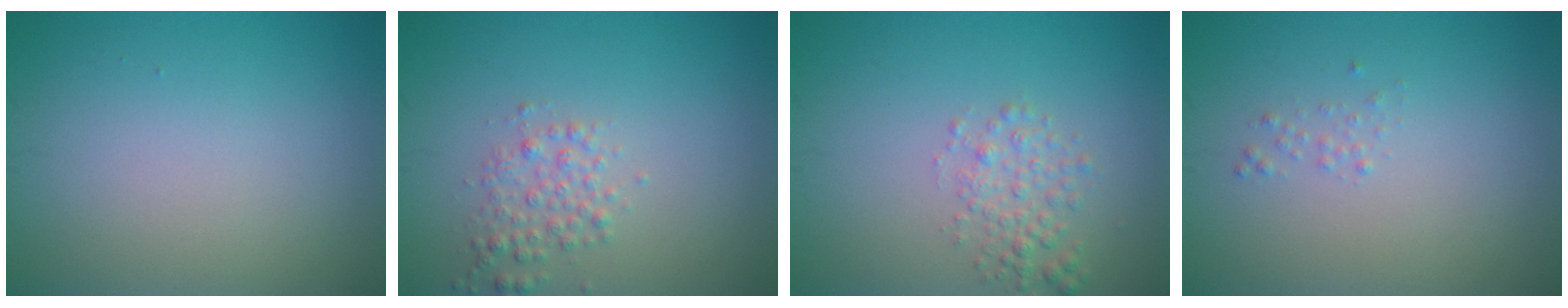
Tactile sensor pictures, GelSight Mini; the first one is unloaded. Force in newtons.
{"total": 2.0, "press": 2.0, "slide": 0.1}
{"total": 2.2, "press": 2.2, "slide": 0.1}
{"total": 0.6, "press": 0.6, "slide": 0.0}